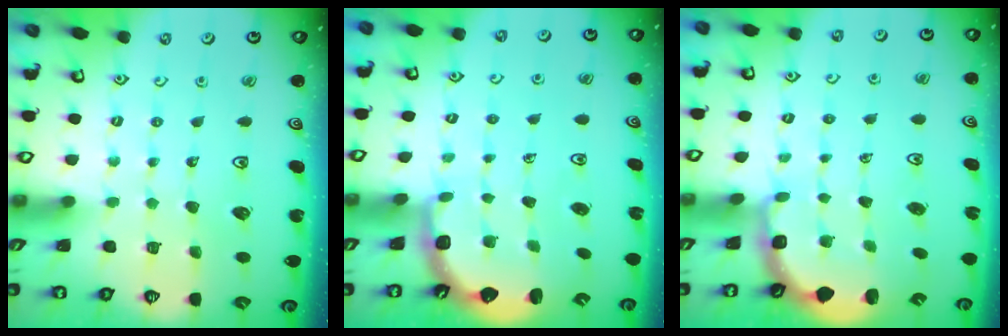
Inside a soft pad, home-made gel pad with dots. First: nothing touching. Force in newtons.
{"total": 2.5, "press": 2.1, "slide": 1.4}
{"total": 2.5, "press": 2.2, "slide": 1.1}